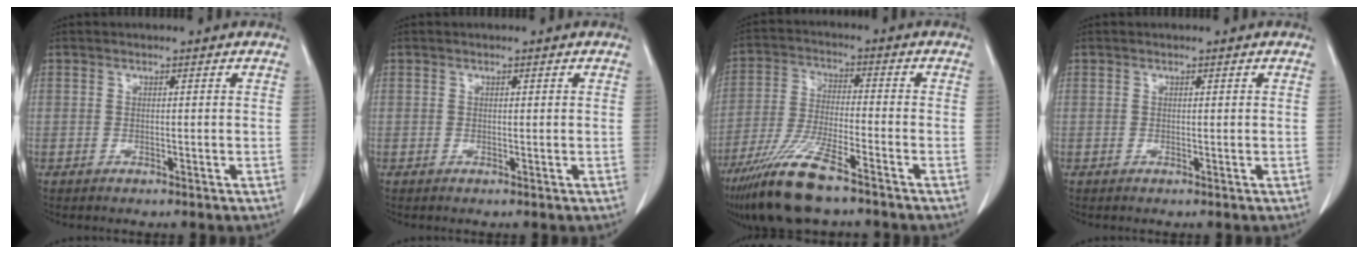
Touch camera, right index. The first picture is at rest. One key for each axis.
{"total": 0.0}
{"total": 11.7, "fx": -8.4, "fy": 1.3, "fz": 8.0, "tx": -0.169, "ty": -0.032, "tz": -0.156}
{"total": 0.0}